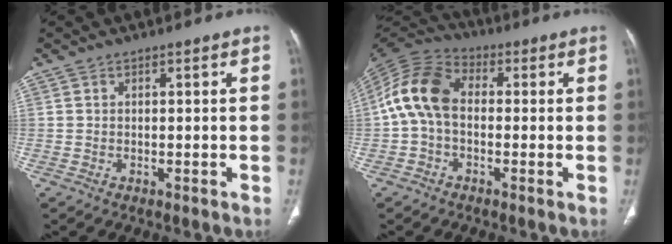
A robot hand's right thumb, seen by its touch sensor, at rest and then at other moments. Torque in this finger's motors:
{"motor_torque": [-0.47, 0.78, 0.52, -0.41, 0.14]}